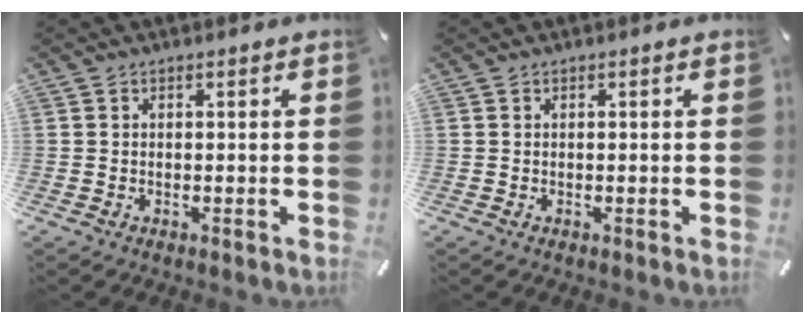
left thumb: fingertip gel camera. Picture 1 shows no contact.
{"total": 0.0}